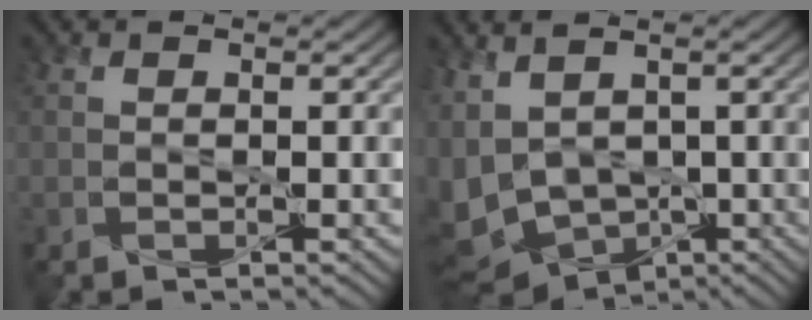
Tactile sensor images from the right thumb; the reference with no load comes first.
{"total": 9.5, "force": [-0.4, 6.8, 6.6], "torque": [-0.181, -0.024, 0.018]}